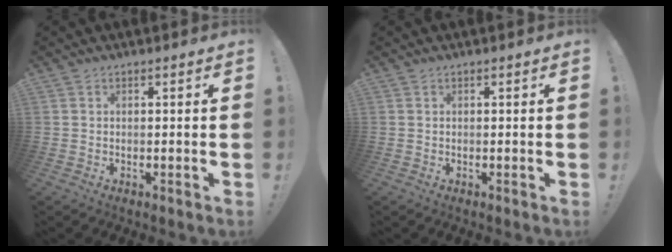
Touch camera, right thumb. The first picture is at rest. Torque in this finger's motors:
{"motor_torque": [0.00, 0.00, 0.00, 0.00, 0.00]}